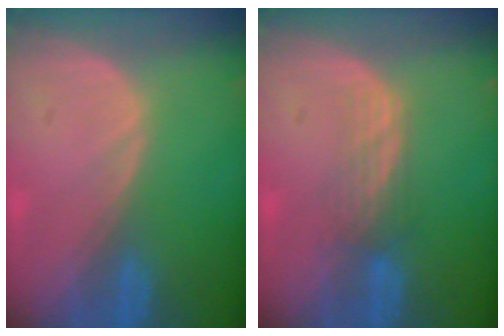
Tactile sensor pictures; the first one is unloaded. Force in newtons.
{"total": 3.2, "press": 2.6, "slide": 1.9}